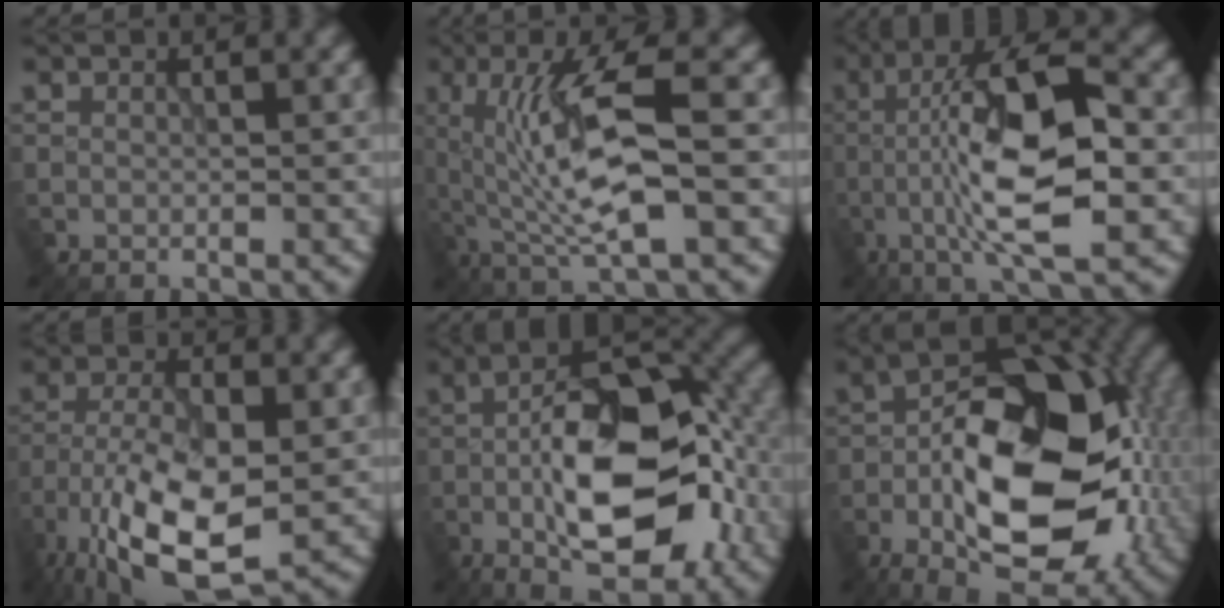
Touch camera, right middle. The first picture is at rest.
{"total": 9.0, "force": [0.3, 2.2, 8.7], "torque": [-0.160, 0.000, 0.009]}
{"total": 10.4, "force": [-2.0, 2.7, 9.8], "torque": [-0.172, 0.018, -0.041]}
{"total": 11.7, "force": [-5.4, 4.7, 9.2], "torque": [-0.189, -0.018, -0.101]}
{"total": 12.6, "force": [-3.1, 5.9, 10.7], "torque": [-0.174, 0.001, -0.059]}
{"total": 15.6, "force": [-4.2, 8.2, 12.6], "torque": [-0.194, -0.008, -0.080]}